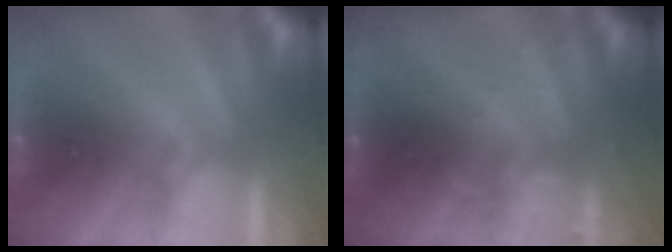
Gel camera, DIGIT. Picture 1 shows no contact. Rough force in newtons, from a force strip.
{"total": 3.0}